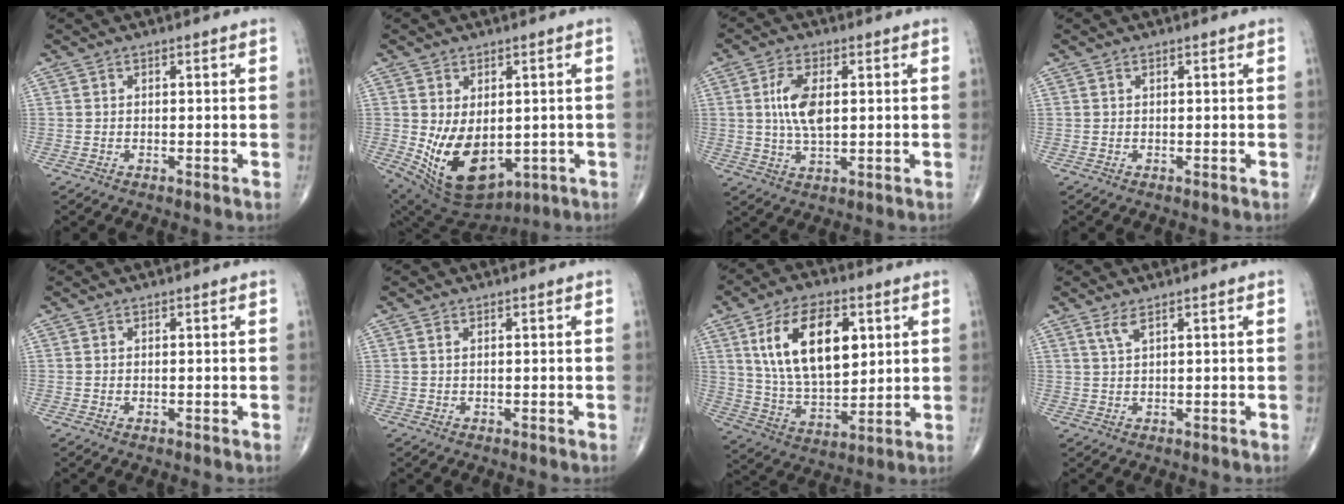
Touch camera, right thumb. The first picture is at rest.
{"total": 14.4, "force": [-1.7, 9.1, 11.0], "torque": [-0.173, -0.013, 0.007]}
{"total": 7.8, "force": [1.3, 3.7, 6.8], "torque": [-0.137, -0.003, 0.024]}
{"total": 0.0}
{"total": 0.0}
{"total": 0.6, "force": [0.3, 0.2, 0.5], "torque": [-0.014, 0.005, 0.006]}
{"total": 18.4, "force": [5.7, 9.9, 14.4], "torque": [-0.225, -0.020, 0.110]}
{"total": 2.1, "force": [1.3, 0.2, 1.6], "torque": [-0.041, -0.004, 0.033]}